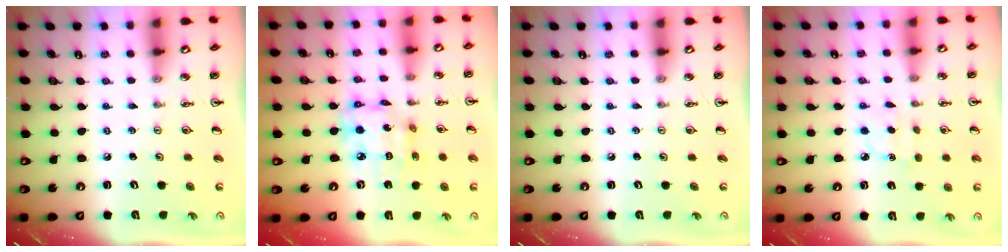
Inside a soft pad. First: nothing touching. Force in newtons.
{"total": 11.9, "press": 11.8, "slide": 0.9}
{"total": 0.0}
{"total": 4.2, "press": 4.1, "slide": 0.5}